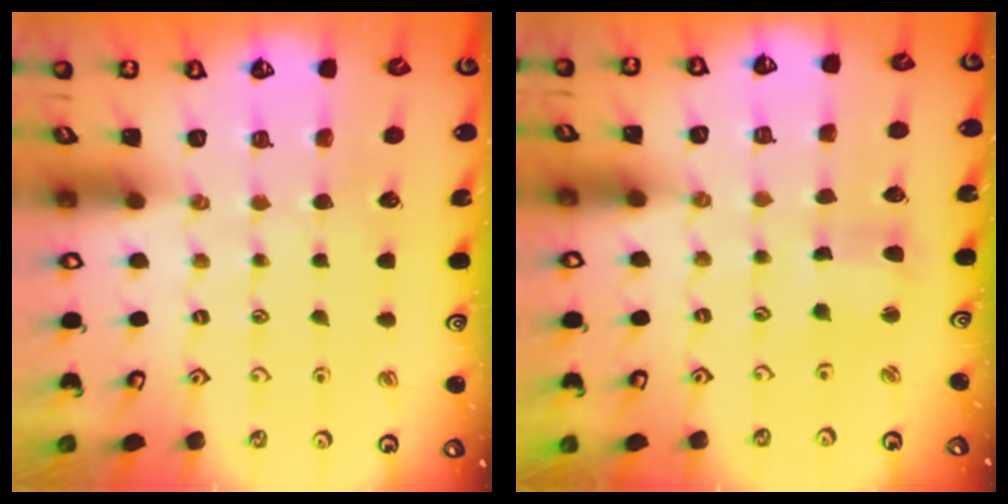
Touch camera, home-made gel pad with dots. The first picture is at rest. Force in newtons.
{"total": 3.3, "press": 3.3, "slide": 0.4}